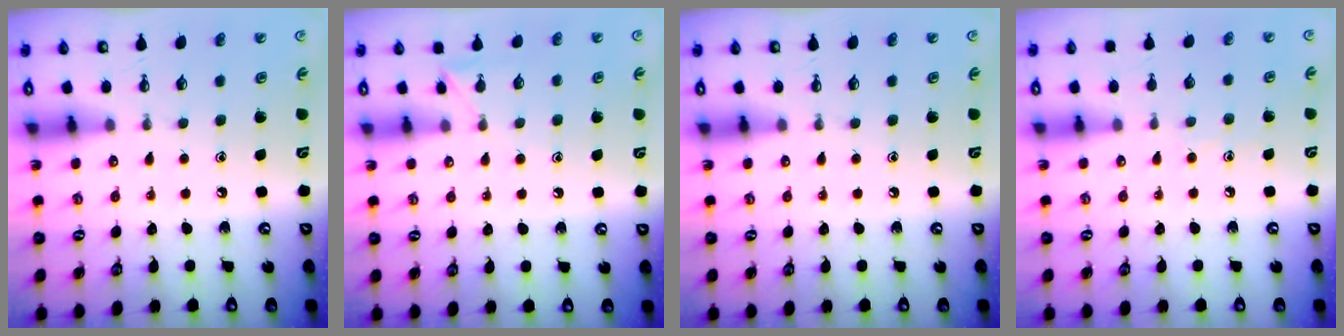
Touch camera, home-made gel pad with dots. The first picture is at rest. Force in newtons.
{"total": 6.1, "press": 6.1, "slide": 0.5}
{"total": 0.0}
{"total": 5.9, "press": 5.9, "slide": 0.6}